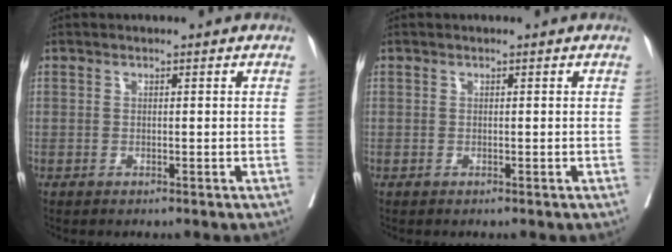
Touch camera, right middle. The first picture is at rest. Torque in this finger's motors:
{"motor_torque": [0.00, 0.00, 0.00, -0.01]}